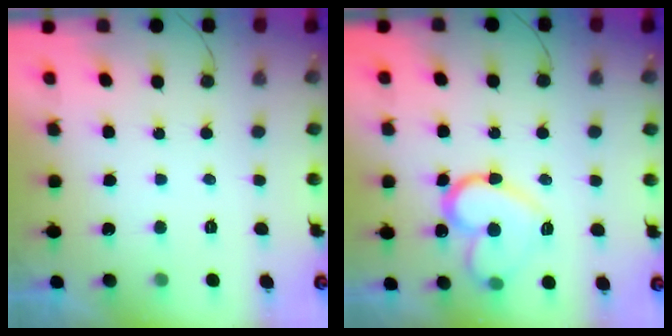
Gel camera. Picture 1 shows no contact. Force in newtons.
{"total": 15.0, "press": 14.9, "slide": 1.5}